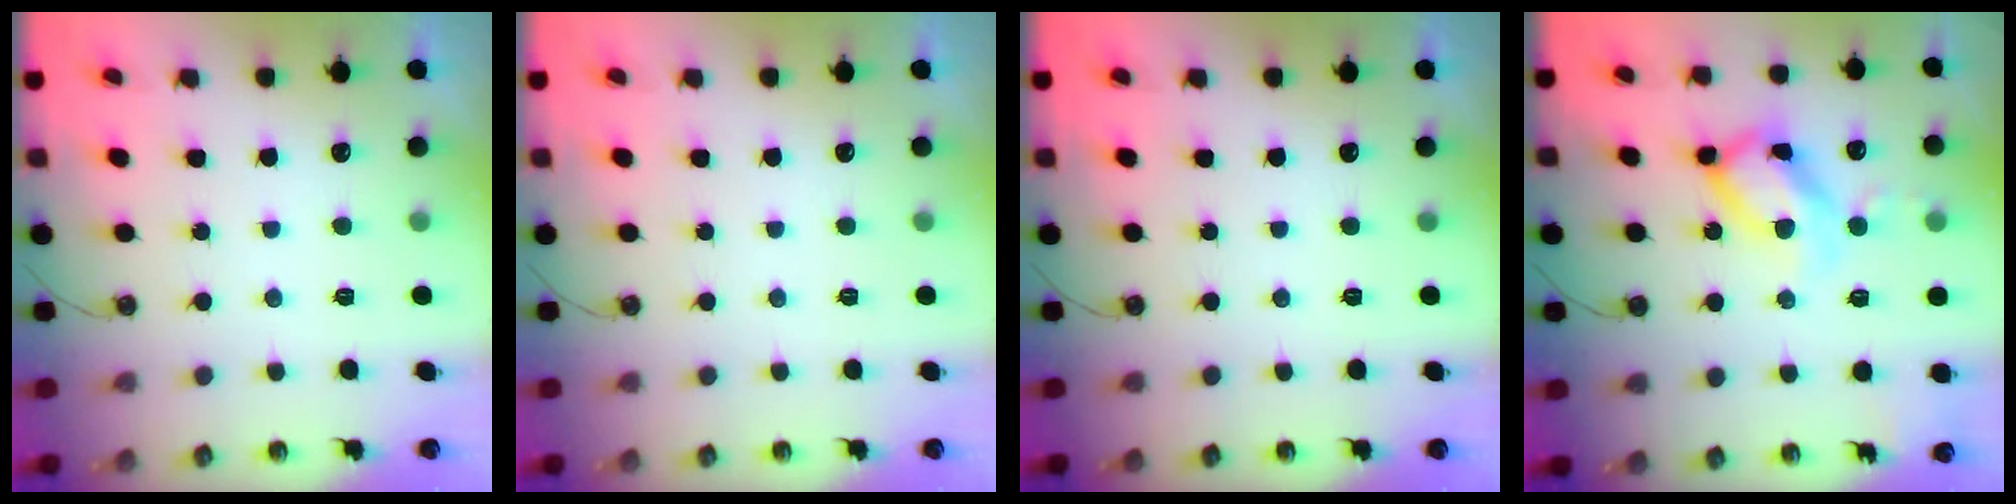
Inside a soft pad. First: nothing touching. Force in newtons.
{"total": 0.0}
{"total": 0.0}
{"total": 14.9, "press": 14.8, "slide": 1.3}